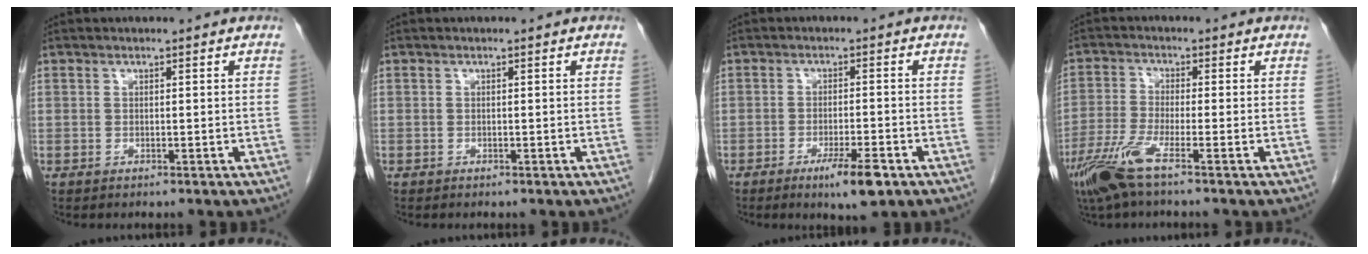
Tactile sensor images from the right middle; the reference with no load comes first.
{"total": 0.0}
{"total": 5.7, "force": [-3.3, 0.6, 4.7], "torque": [-0.080, -0.010, -0.051]}
{"total": 7.0, "force": [-4.3, 0.2, 5.5], "torque": [-0.122, -0.017, -0.090]}